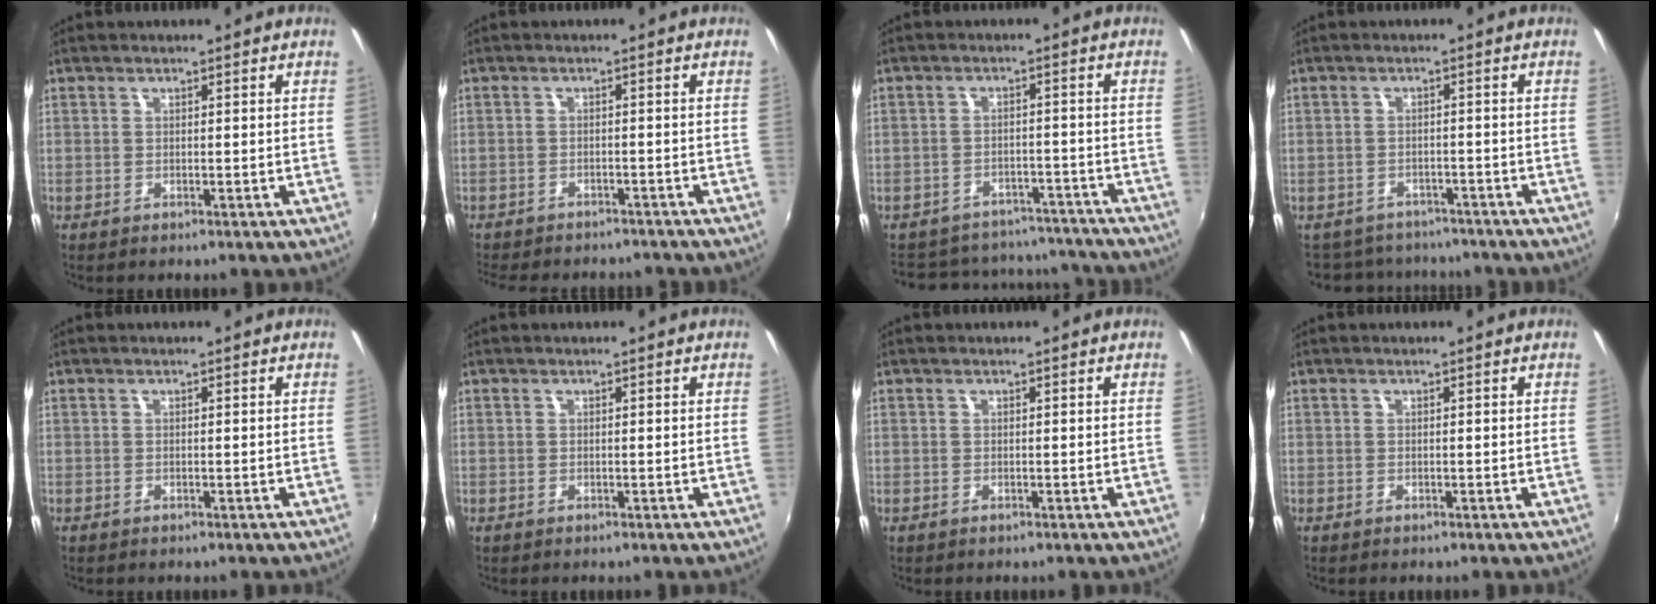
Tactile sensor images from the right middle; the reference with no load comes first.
{"total": 10.0, "force": [-8.8, 3.0, 3.6], "torque": [-0.087, -0.018, -0.125]}
{"total": 16.4, "force": [-14.0, 7.2, 4.4], "torque": [-0.103, 0.044, -0.169]}
{"total": 8.4, "force": [-7.0, 4.4, 1.3], "torque": [-0.039, 0.023, -0.099]}
{"total": 0.0}
{"total": 0.0}
{"total": 0.0}
{"total": 0.0}